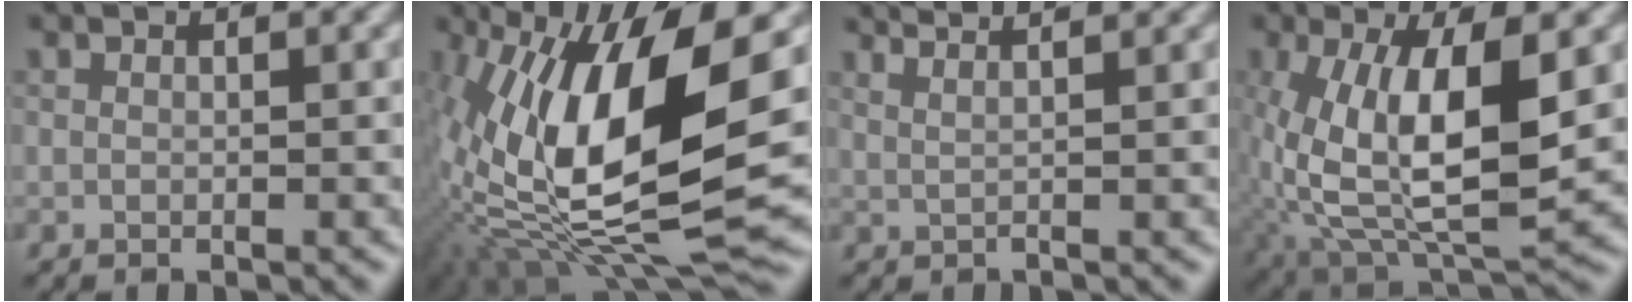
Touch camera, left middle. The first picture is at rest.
{"total": 16.6, "force": [0.6, 7.0, 15.1], "torque": [-0.308, 0.004, 0.019]}
{"total": 4.2, "force": [3.5, 0.9, 2.1], "torque": [-0.026, 0.025, 0.035]}
{"total": 10.3, "force": [-0.3, 4.1, 9.4], "torque": [-0.182, -0.010, 0.009]}